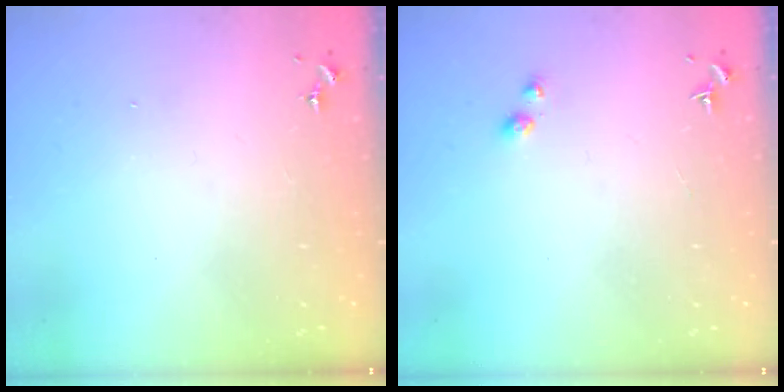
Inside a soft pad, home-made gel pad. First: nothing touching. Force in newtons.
{"total": 2.9, "press": 2.8, "slide": 0.4}